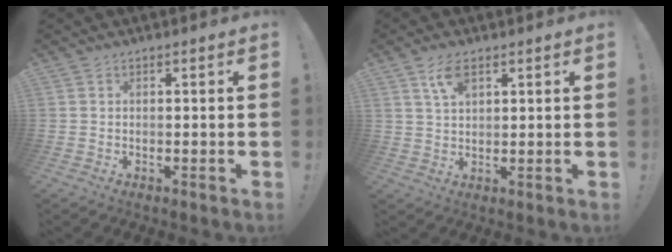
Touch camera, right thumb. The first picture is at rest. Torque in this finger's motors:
{"motor_torque": [-0.13, 0.77, 0.10, -0.02, 0.20]}